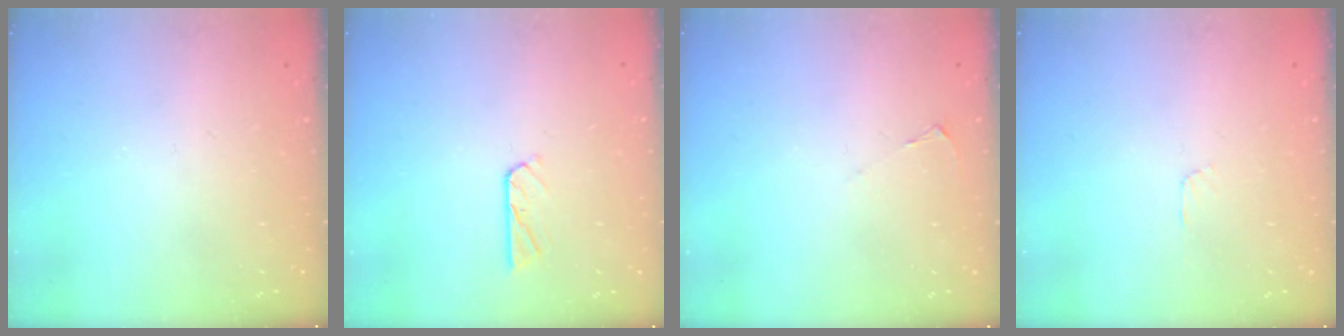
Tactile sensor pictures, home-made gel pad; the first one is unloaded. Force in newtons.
{"total": 4.6, "press": 4.6, "slide": 0.6}
{"total": 1.7, "press": 1.7, "slide": 0.3}
{"total": 2.9, "press": 2.9, "slide": 0.4}